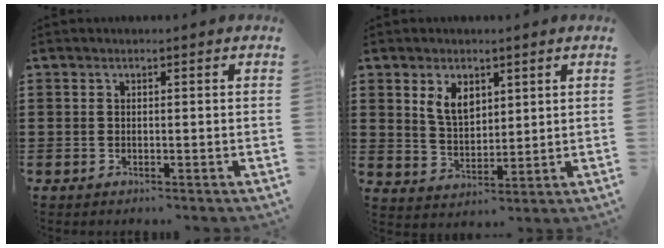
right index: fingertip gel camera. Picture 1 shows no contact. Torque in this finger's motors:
{"motor_torque": [0.85, 0.61, 0.27, 0.07]}